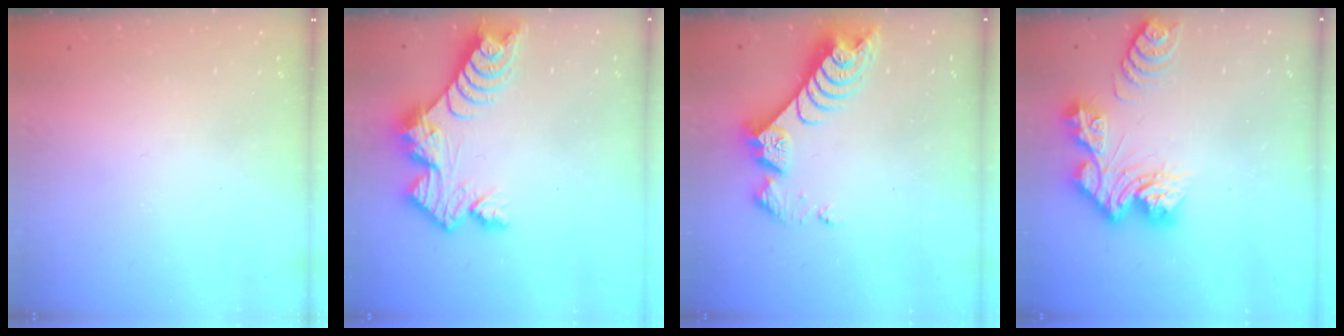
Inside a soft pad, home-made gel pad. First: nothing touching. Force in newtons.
{"total": 11.3, "press": 11.3, "slide": 0.8}
{"total": 8.8, "press": 8.8, "slide": 0.8}
{"total": 13.6, "press": 13.6, "slide": 1.3}